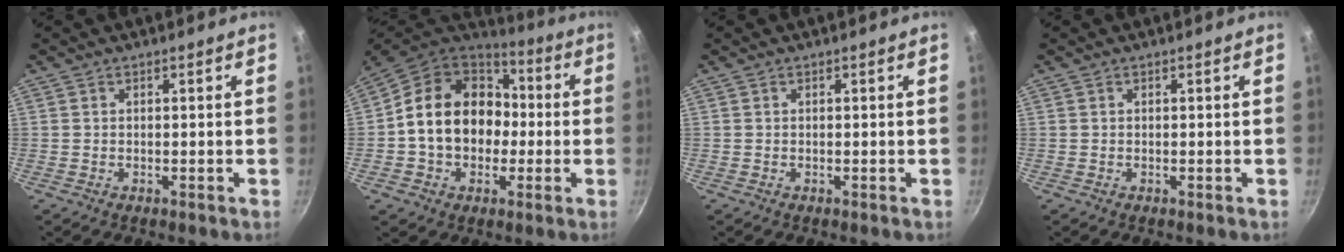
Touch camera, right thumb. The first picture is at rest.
{"total": 19.5, "force": [-0.2, 15.5, 11.8], "torque": [-0.178, 0.046, -0.009]}
{"total": 0.0}
{"total": 0.0}